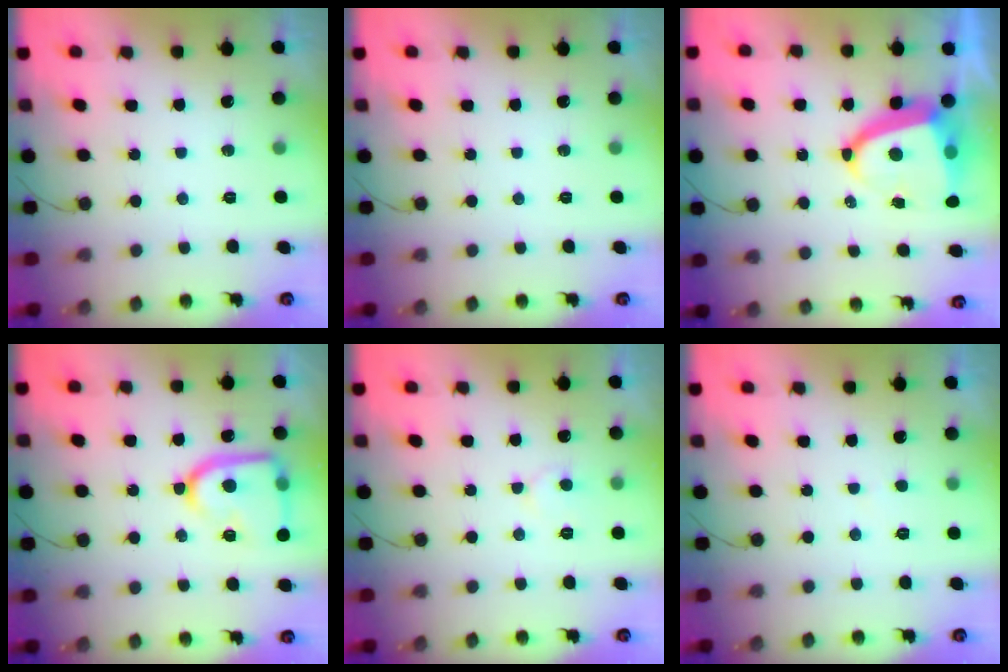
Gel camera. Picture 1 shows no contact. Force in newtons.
{"total": 0.0}
{"total": 11.2, "press": 11.2, "slide": 1.3}
{"total": 18.1, "press": 18.0, "slide": 1.7}
{"total": 4.1, "press": 4.1, "slide": 0.3}
{"total": 1.6, "press": 1.6, "slide": 0.2}